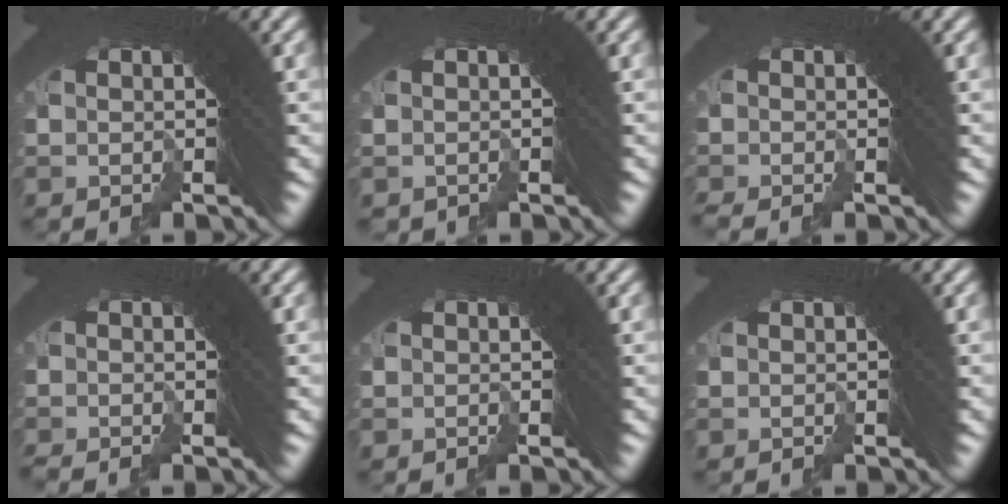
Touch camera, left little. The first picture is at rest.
{"total": 0.8, "force": [-0.7, 0.2, -0.3], "torque": [0.004, -0.007, -0.007]}
{"total": 1.1, "force": [-1.0, 0.2, 0.4], "torque": [0.007, 0.001, -0.019]}
{"total": 1.0, "force": [-1.0, -0.1, 0.0], "torque": [0.011, 0.002, -0.020]}
{"total": 0.0}
{"total": 0.0}